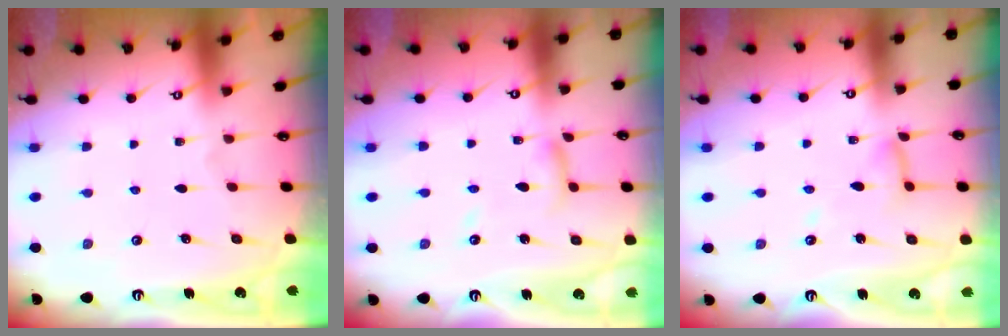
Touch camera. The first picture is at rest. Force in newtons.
{"total": 7.0, "press": 7.0, "slide": 0.5}
{"total": 7.6, "press": 7.5, "slide": 0.6}